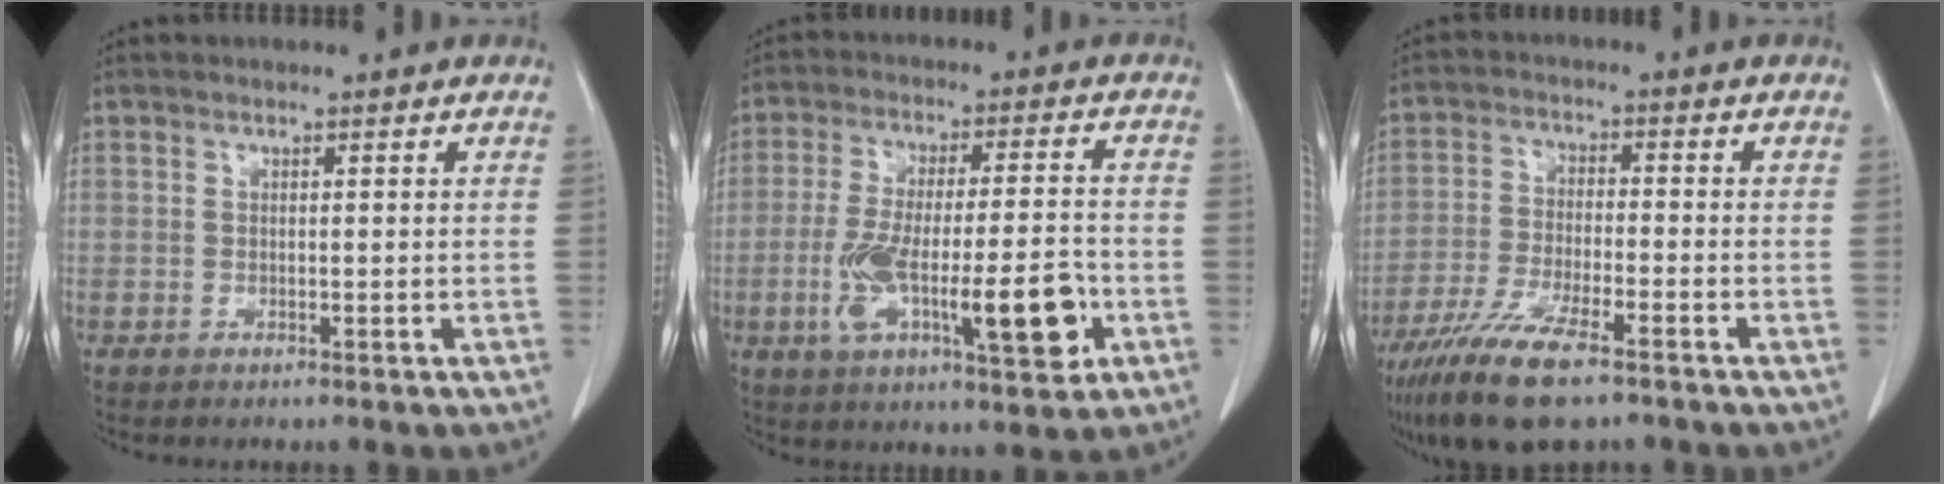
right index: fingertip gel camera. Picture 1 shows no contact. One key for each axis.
{"total": 15.8, "fx": -4.6, "fy": 3.5, "fz": 14.7, "tx": -0.256, "ty": 0.003, "tz": -0.066}
{"total": 12.2, "fx": -8.3, "fy": 2.5, "fz": 8.5, "tx": -0.164, "ty": -0.026, "tz": -0.144}